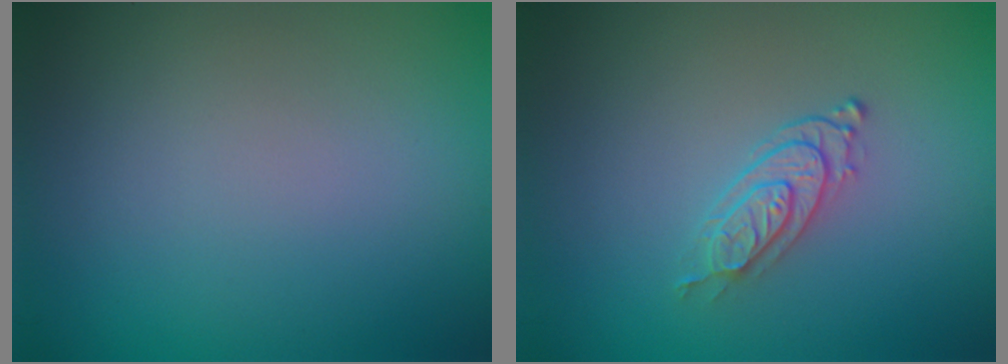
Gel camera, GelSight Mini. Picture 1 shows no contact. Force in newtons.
{"total": 2.5, "press": 2.1, "slide": 1.4}